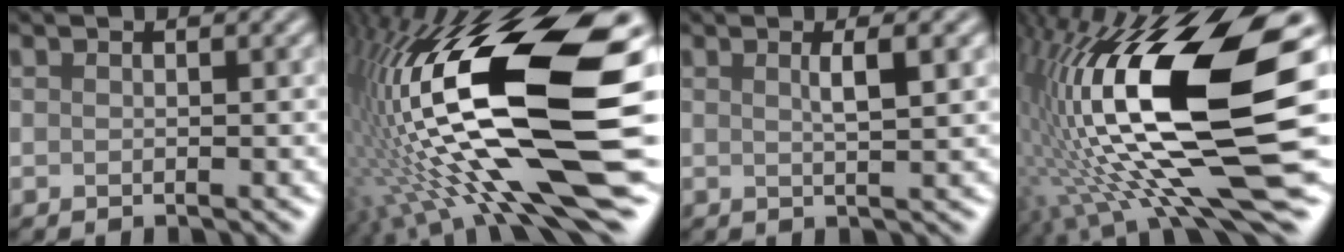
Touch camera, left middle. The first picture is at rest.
{"total": 19.2, "force": [-0.8, 6.1, 18.2], "torque": [-0.336, -0.006, -0.013]}
{"total": 2.5, "force": [0.3, 0.6, 2.4], "torque": [-0.029, 0.007, 0.009]}
{"total": 19.1, "force": [0.1, 6.4, 18.0], "torque": [-0.335, -0.009, 0.012]}